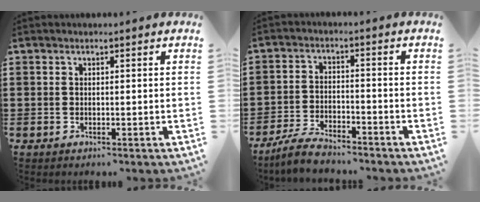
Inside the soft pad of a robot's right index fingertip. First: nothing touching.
{"total": 4.9, "force": [-4.6, 0.7, 1.5], "torque": [-0.039, 0.003, -0.094]}